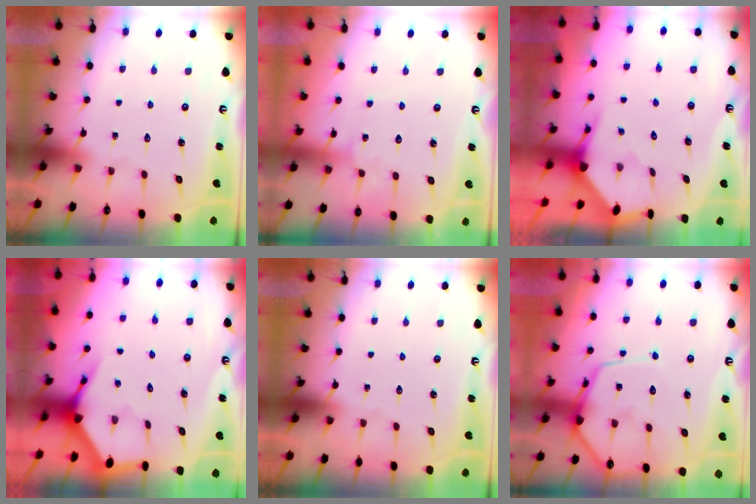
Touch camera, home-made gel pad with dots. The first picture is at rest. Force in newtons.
{"total": 2.0, "press": 2.0, "slide": 0.2}
{"total": 3.5, "press": 3.5, "slide": 0.3}
{"total": 3.8, "press": 3.7, "slide": 0.4}
{"total": 0.0}
{"total": 11.6, "press": 11.5, "slide": 1.4}